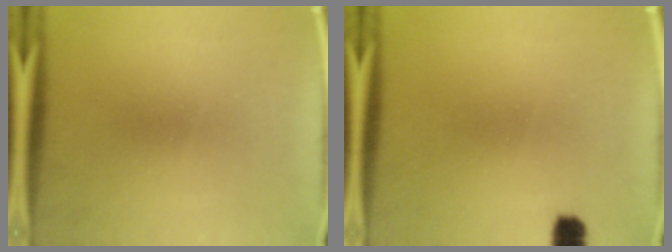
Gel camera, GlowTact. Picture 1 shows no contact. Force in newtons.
{"total": 2.2}